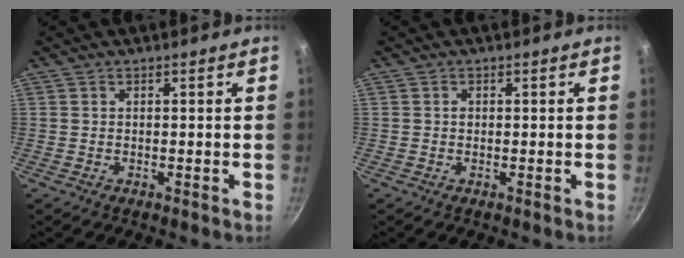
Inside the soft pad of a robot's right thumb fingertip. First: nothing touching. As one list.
[{"total": 0.7, "force": [0.1, 0.6, 0.3], "torque": [-0.004, 0.003, 0.001]}]